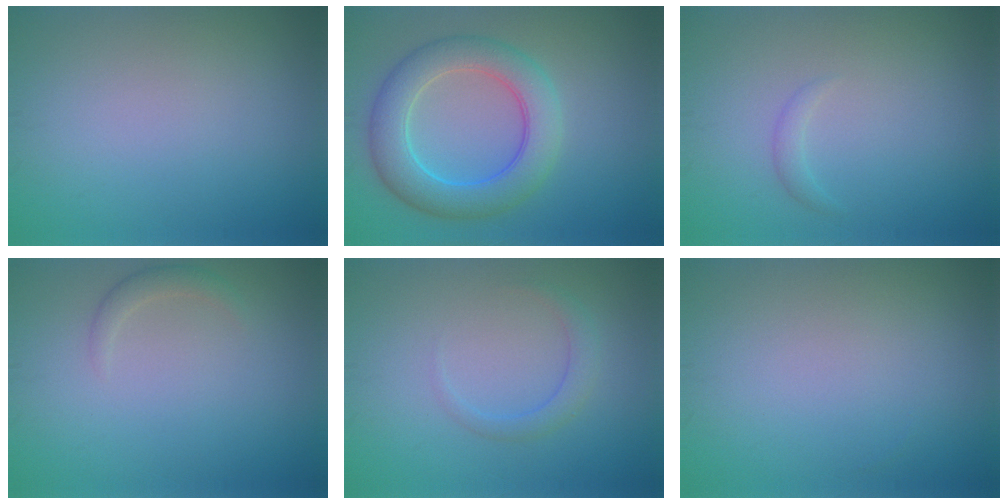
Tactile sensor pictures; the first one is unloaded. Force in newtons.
{"total": 6.6, "press": 6.6, "slide": 0.1}
{"total": 0.9, "press": 0.9, "slide": 0.0}
{"total": 1.2, "press": 1.2, "slide": 0.0}
{"total": 1.7, "press": 1.7, "slide": 0.1}
{"total": 0.0}